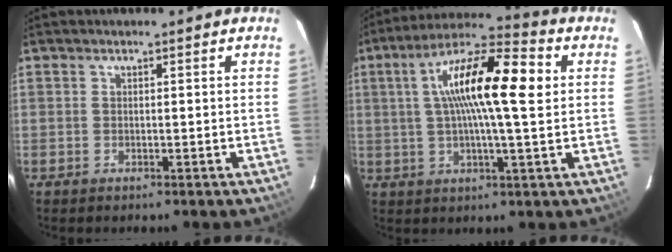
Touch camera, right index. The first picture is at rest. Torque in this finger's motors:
{"motor_torque": [1.34, 0.80, 1.05, 0.21]}